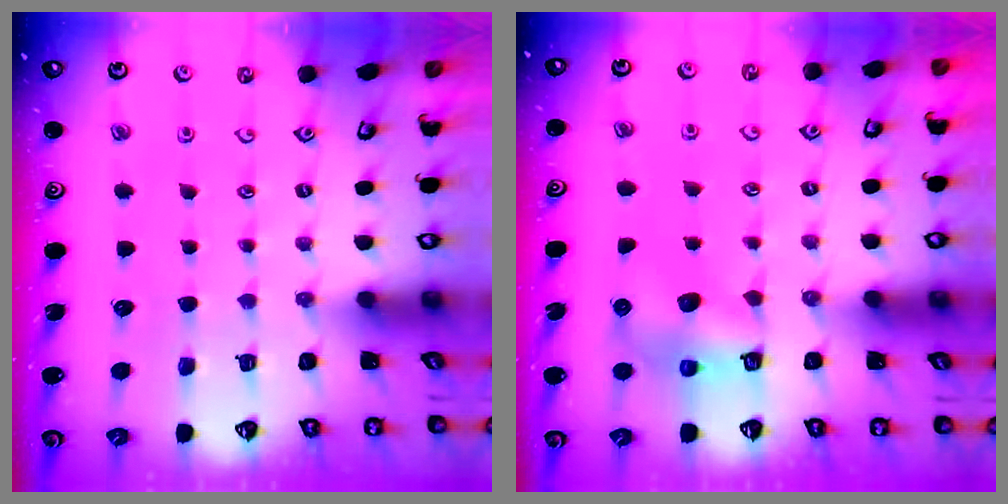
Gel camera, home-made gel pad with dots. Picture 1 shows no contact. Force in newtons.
{"total": 6.7, "press": 6.7, "slide": 0.1}